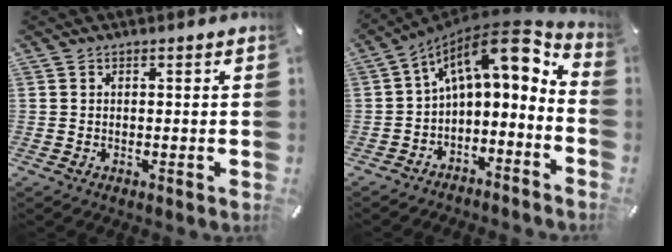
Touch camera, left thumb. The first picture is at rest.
{"total": 13.4, "force": [5.1, 6.6, 10.5], "torque": [-0.152, -0.036, 0.084]}